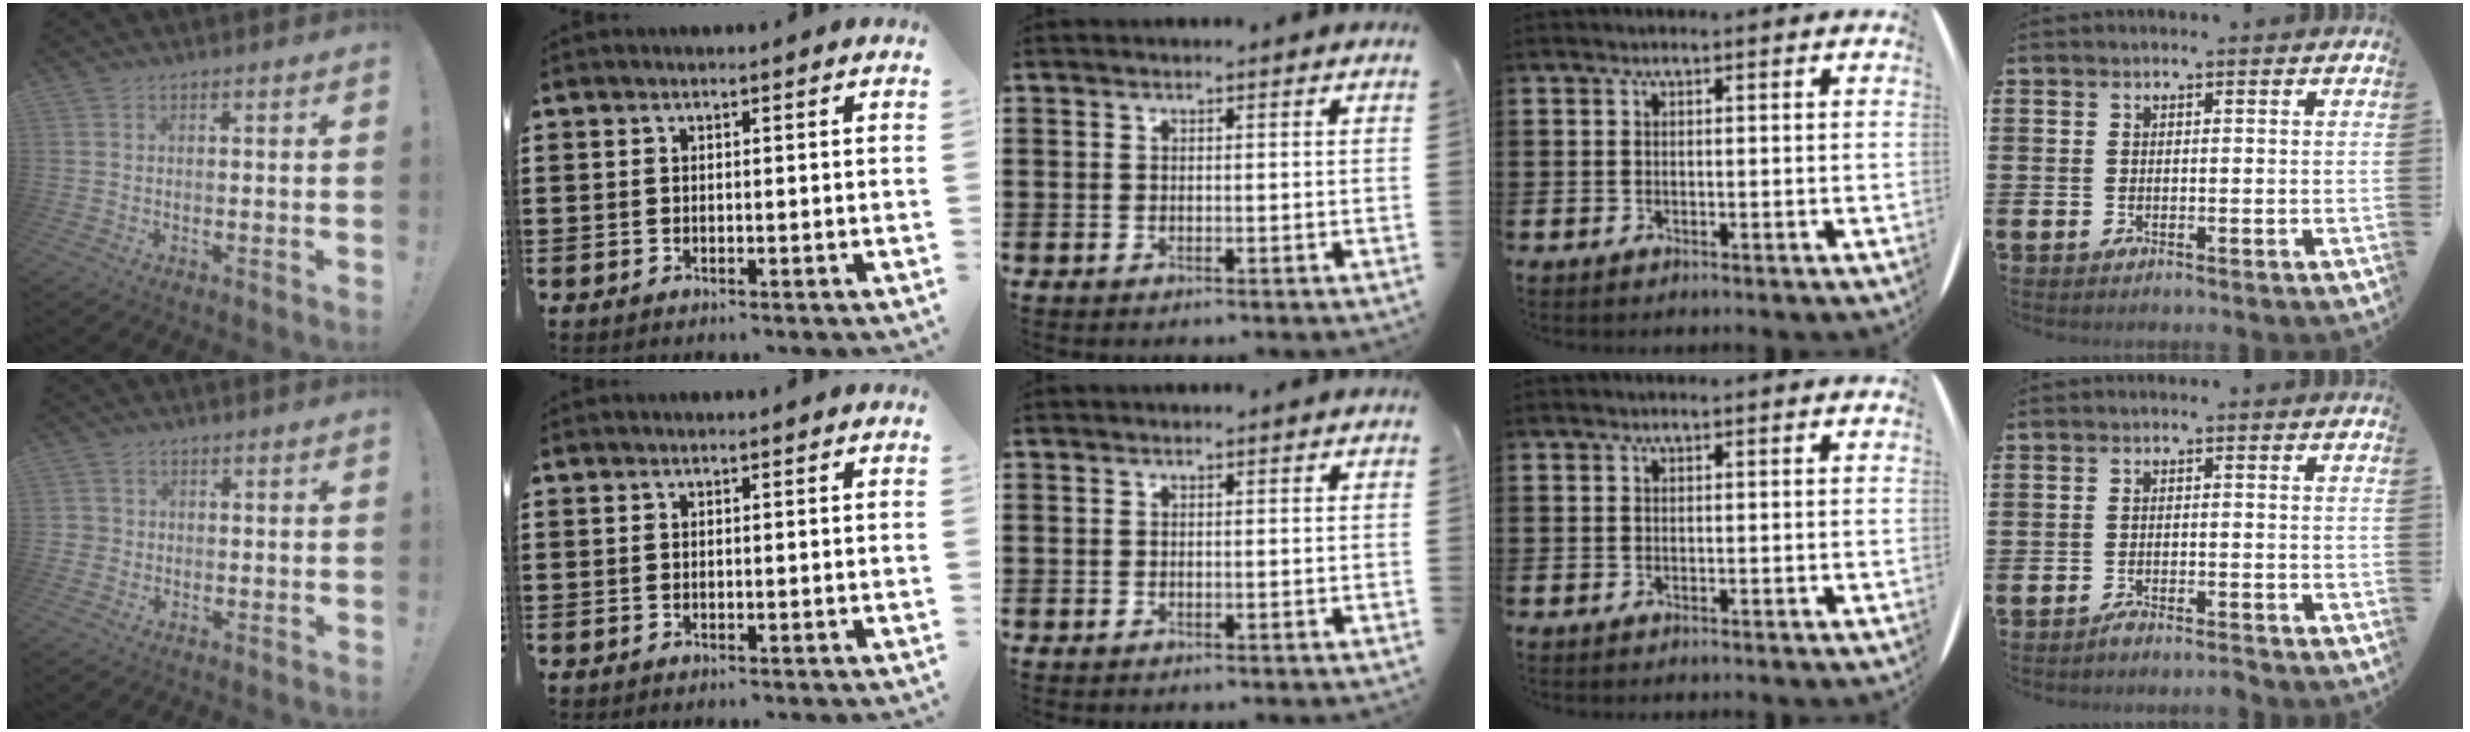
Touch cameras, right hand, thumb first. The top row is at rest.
{"thumb": {"total": 1.9, "force": [-0.3, 1.9, 0.5], "torque": [-0.002, 0.003, -0.007]}, "little": {"total": 1.5, "force": [-1.5, 0.0, 0.3], "torque": [-0.007, 0.006, -0.029]}}